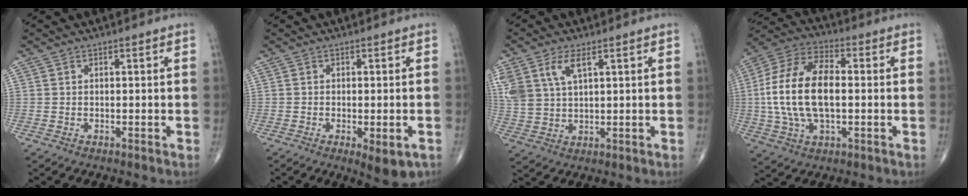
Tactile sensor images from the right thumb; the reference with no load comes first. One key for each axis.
{"total": 5.7, "fx": -2.2, "fy": 1.9, "fz": 4.9, "tx": -0.064, "ty": -0.004, "tz": -0.023}
{"total": 8.8, "fx": 4.2, "fy": 4.6, "fz": 6.3, "tx": -0.142, "ty": -0.004, "tz": 0.090}
{"total": 17.5, "fx": -0.1, "fy": 9.3, "fz": 14.9, "tx": -0.304, "ty": 0.021, "tz": -0.006}